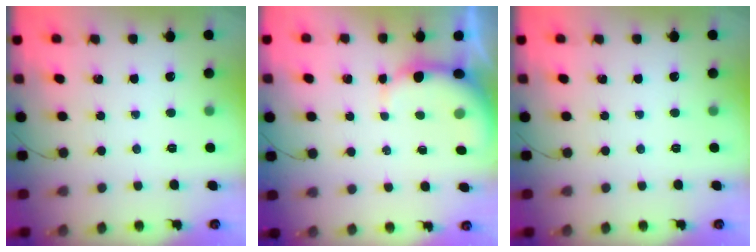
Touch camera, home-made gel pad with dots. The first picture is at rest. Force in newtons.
{"total": 4.1, "press": 4.0, "slide": 0.7}
{"total": 0.0}